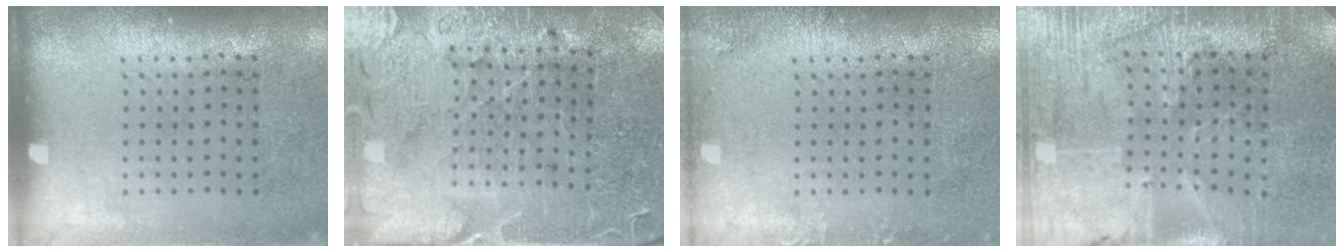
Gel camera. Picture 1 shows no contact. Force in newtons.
{"total": 3.6, "press": 3.5, "slide": 0.6}
{"total": 1.3, "press": 1.3, "slide": 0.0}
{"total": 3.2, "press": 3.1, "slide": 0.5}